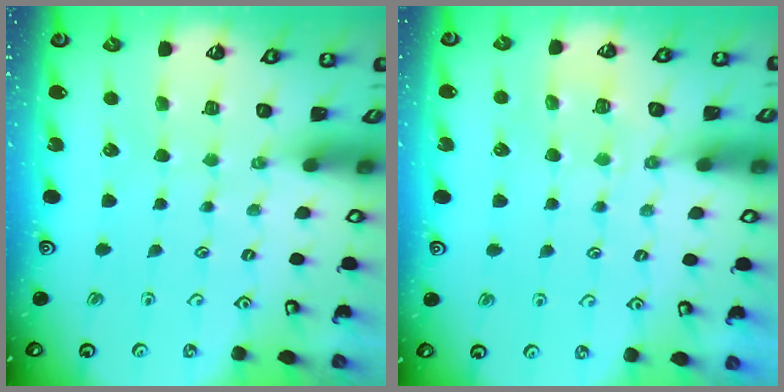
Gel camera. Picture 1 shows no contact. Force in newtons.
{"total": 5.1, "press": 5.1, "slide": 0.8}